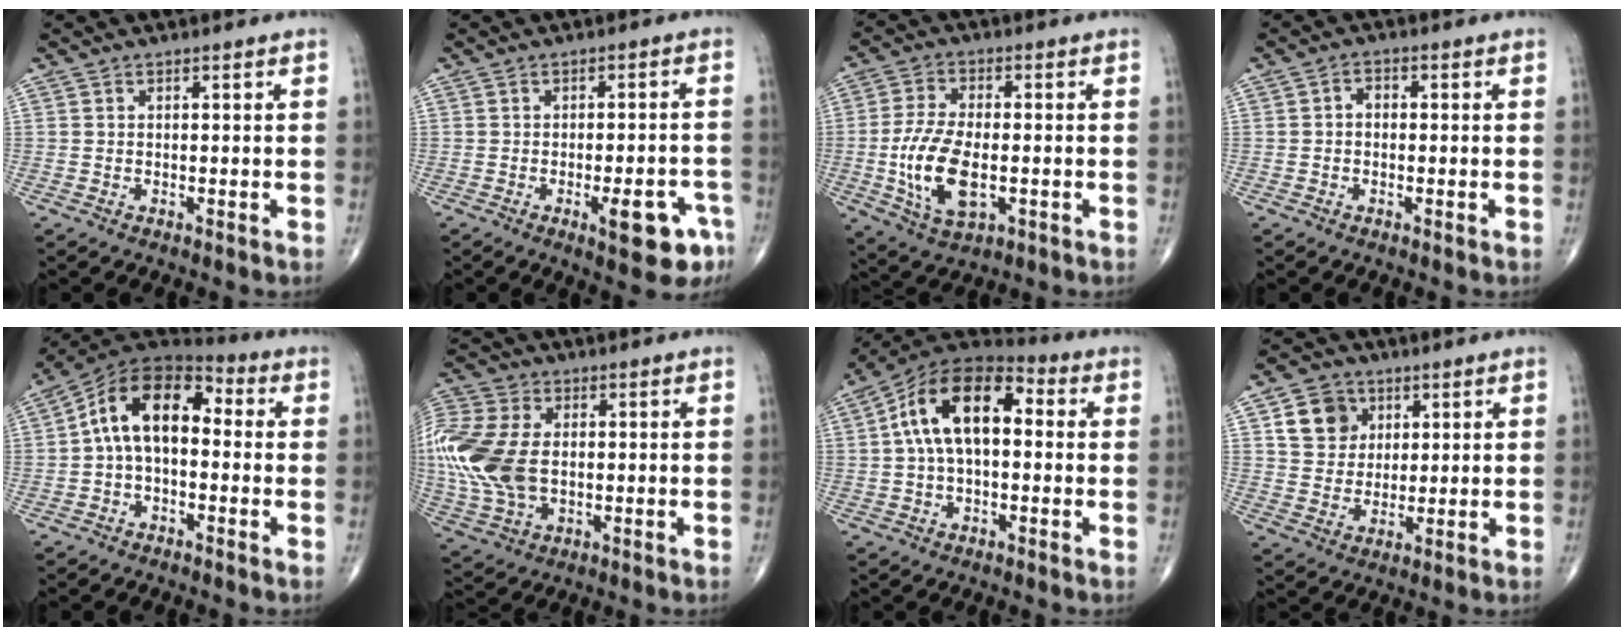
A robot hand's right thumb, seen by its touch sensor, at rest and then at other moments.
{"total": 9.0, "force": [-4.3, 3.1, 7.3], "torque": [-0.076, 0.017, -0.048]}
{"total": 12.4, "force": [-2.2, 6.2, 10.6], "torque": [-0.213, -0.002, -0.036]}
{"total": 2.0, "force": [-0.2, 1.4, 1.4], "torque": [-0.013, 0.010, -0.010]}
{"total": 13.4, "force": [0.5, 8.2, 10.7], "torque": [-0.155, 0.045, -0.007]}
{"total": 19.1, "force": [0.2, 12.6, 14.4], "torque": [-0.357, 0.000, 0.010]}
{"total": 15.8, "force": [2.0, 8.8, 13.0], "torque": [-0.219, 0.042, 0.022]}
{"total": 8.5, "force": [3.3, 7.2, 3.1], "torque": [-0.021, -0.009, 0.059]}